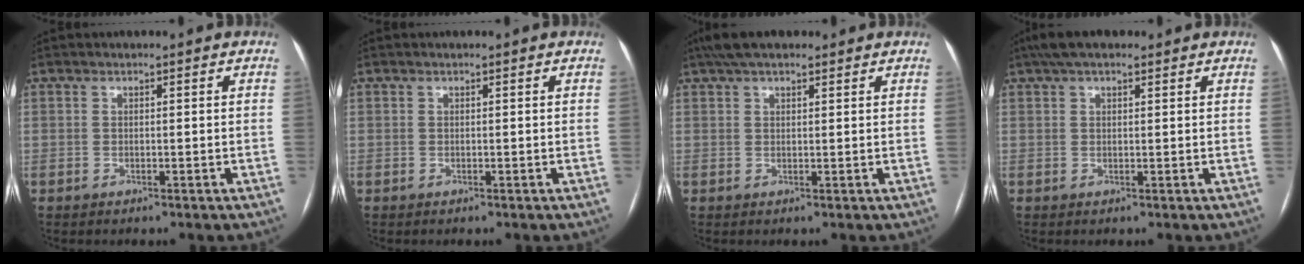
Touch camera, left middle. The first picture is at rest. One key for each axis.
{"total": 0.0}
{"total": 6.3, "fx": 4.8, "fy": 2.1, "fz": 3.5, "tx": -0.059, "ty": 0.039, "tz": 0.084}
{"total": 5.6, "fx": 4.1, "fy": 2.0, "fz": 3.3, "tx": -0.058, "ty": 0.038, "tz": 0.070}